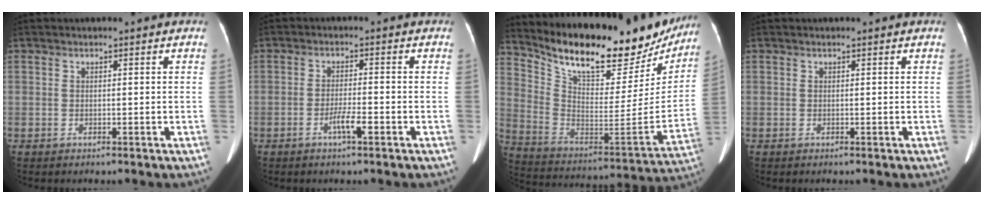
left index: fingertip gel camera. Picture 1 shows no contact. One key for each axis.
{"total": 3.1, "fx": -1.7, "fy": 0.3, "fz": 2.6, "tx": -0.049, "ty": -0.001, "tz": -0.030}
{"total": 27.7, "fx": 22.7, "fy": 9.4, "fz": 12.8, "tx": -0.218, "ty": -0.019, "tz": 0.328}
{"total": 0.0}